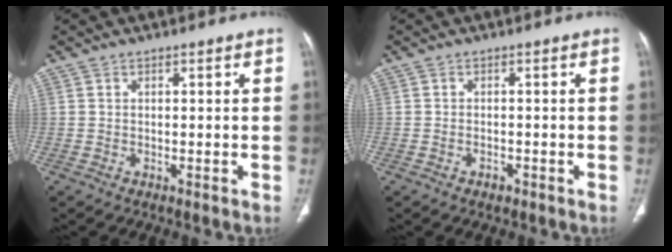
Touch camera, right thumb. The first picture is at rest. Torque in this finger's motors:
{"motor_torque": [-0.25, 0.04, -0.25, -0.02, 0.04]}